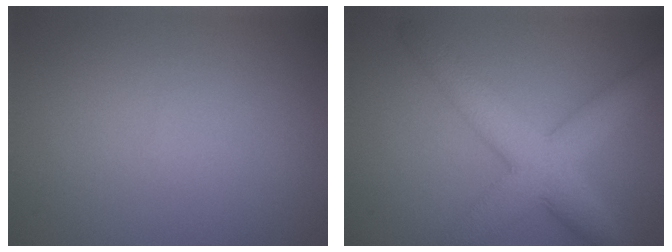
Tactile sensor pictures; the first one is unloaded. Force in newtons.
{"total": 6.9, "press": 6.9, "slide": 0.2}